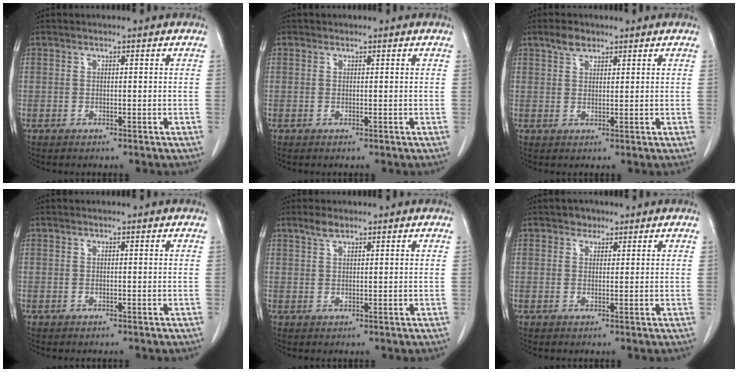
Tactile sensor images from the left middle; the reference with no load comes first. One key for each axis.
{"total": 0.0}
{"total": 2.6, "fx": 1.9, "fy": 1.3, "fz": 1.2, "tx": -0.025, "ty": 0.005, "tz": 0.035}
{"total": 0.0}
{"total": 2.0, "fx": 1.6, "fy": 0.6, "fz": 1.1, "tx": -0.026, "ty": 0.004, "tz": 0.031}
{"total": 1.7, "fx": 1.1, "fy": 1.3, "fz": 0.3, "tx": -0.002, "ty": 0.001, "tz": 0.014}